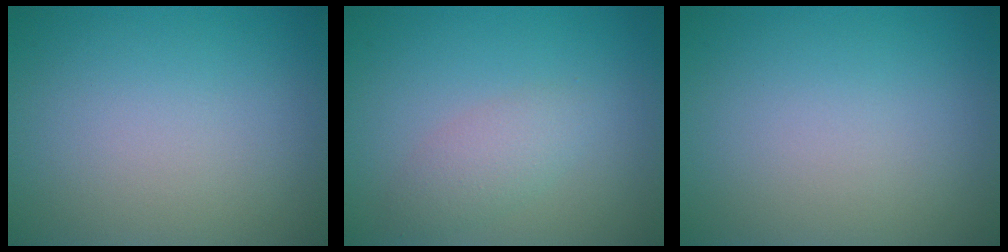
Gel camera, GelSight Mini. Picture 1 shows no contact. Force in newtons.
{"total": 2.1, "press": 2.1, "slide": 0.1}
{"total": 0.0}